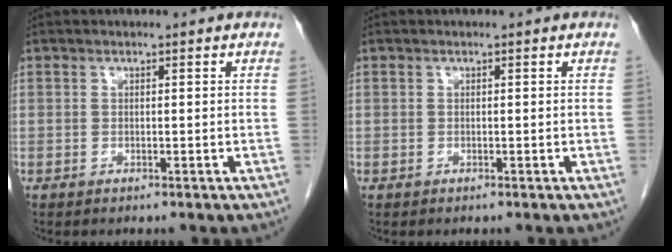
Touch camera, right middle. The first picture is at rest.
{"total": 0.0}